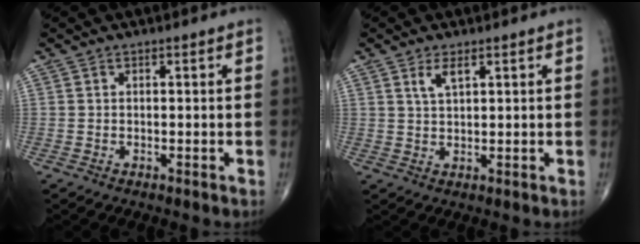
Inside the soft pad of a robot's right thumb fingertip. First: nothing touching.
{"total": 2.9, "force": [1.6, 1.0, 2.2], "torque": [-0.044, -0.004, 0.035]}